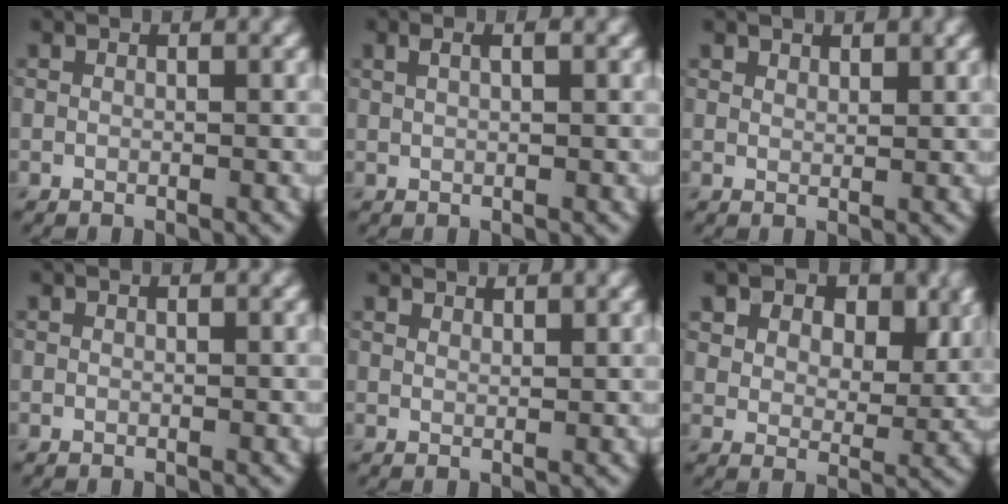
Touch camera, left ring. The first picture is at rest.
{"total": 1.4, "force": [0.7, 0.4, 1.2], "torque": [-0.021, -0.002, 0.014]}
{"total": 1.3, "force": [1.2, 0.5, 0.3], "torque": [-0.007, -0.002, 0.020]}
{"total": 0.0}
{"total": 2.2, "force": [2.1, 0.4, 0.6], "torque": [-0.008, -0.002, 0.031]}
{"total": 9.9, "force": [5.7, 6.1, 5.3], "torque": [-0.091, 0.001, 0.093]}